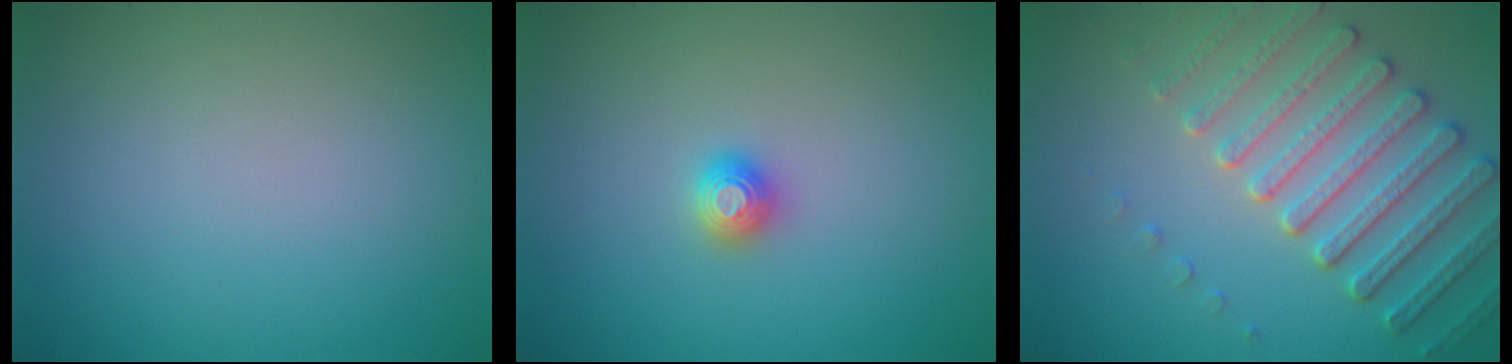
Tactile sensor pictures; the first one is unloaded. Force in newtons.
{"total": 1.5, "press": 1.5, "slide": 0.2}
{"total": 4.9, "press": 4.7, "slide": 1.3}